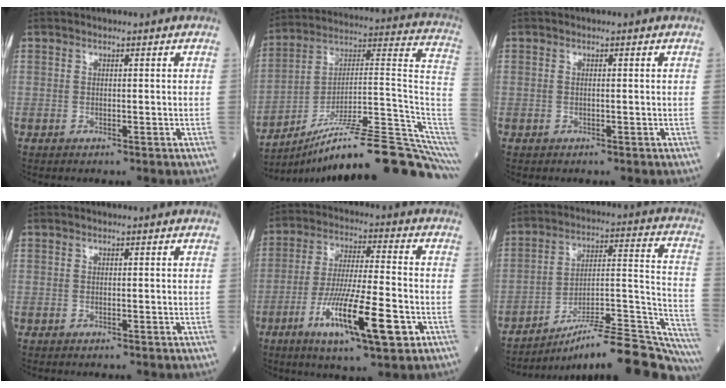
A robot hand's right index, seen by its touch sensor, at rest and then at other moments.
{"total": 24.0, "force": [-17.5, 0.7, 16.4], "torque": [-0.146, 0.057, -0.269]}
{"total": 0.0}
{"total": 0.0}
{"total": 14.3, "force": [-5.7, 1.7, 13.1], "torque": [-0.239, -0.020, -0.095]}
{"total": 24.5, "force": [-21.6, 2.1, 11.4], "torque": [-0.087, 0.032, -0.308]}